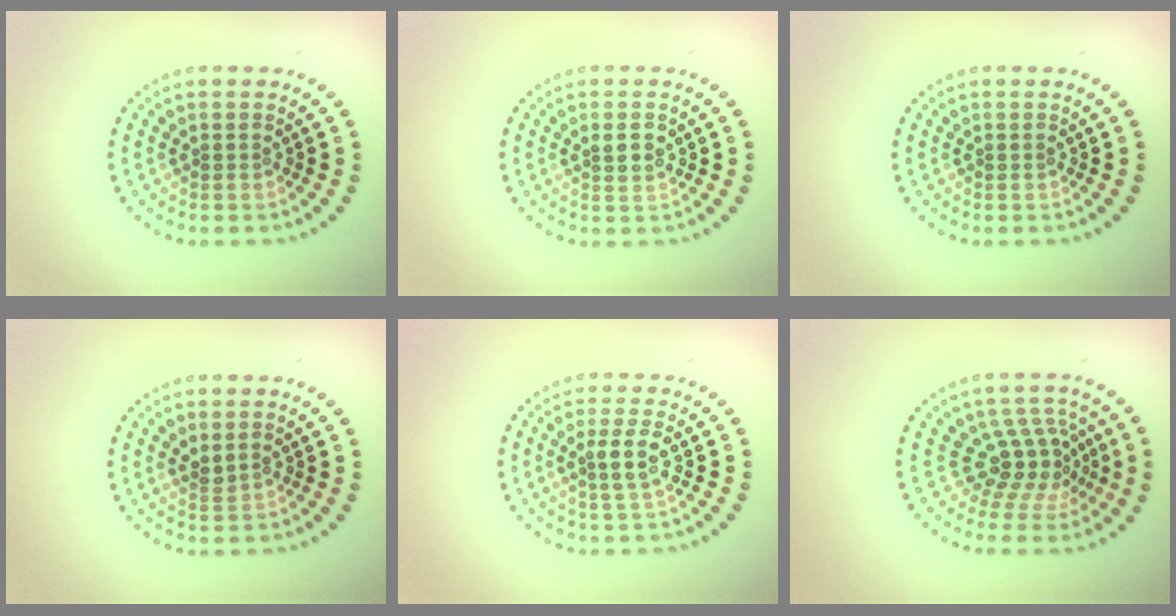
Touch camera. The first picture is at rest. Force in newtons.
{"total": 1.6, "press": 1.6, "slide": 0.3}
{"total": 0.0}
{"total": 1.0, "press": 0.8, "slide": 0.6}
{"total": 2.4, "press": 2.1, "slide": 1.0}
{"total": 3.8, "press": 2.7, "slide": 2.7}